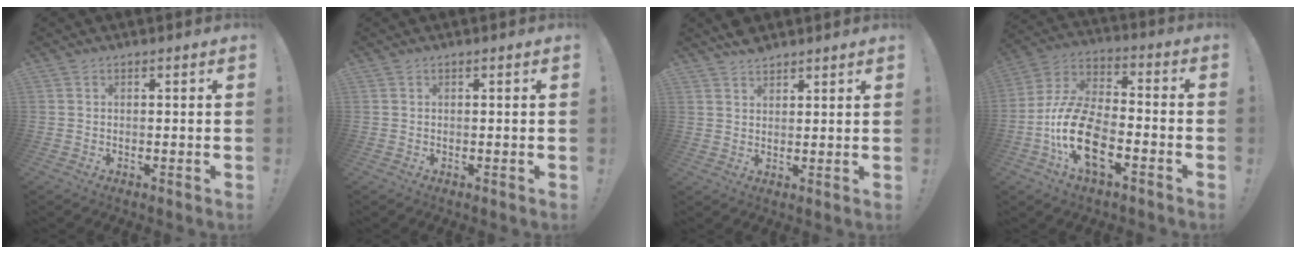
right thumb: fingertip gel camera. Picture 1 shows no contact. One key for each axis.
{"total": 0.0}
{"total": 4.9, "fx": 3.9, "fy": 2.9, "fz": 0.6, "tx": -0.010, "ty": -0.027, "tz": 0.074}
{"total": 18.3, "fx": -7.2, "fy": 9.3, "fz": 13.9, "tx": -0.278, "ty": 0.034, "tz": -0.117}